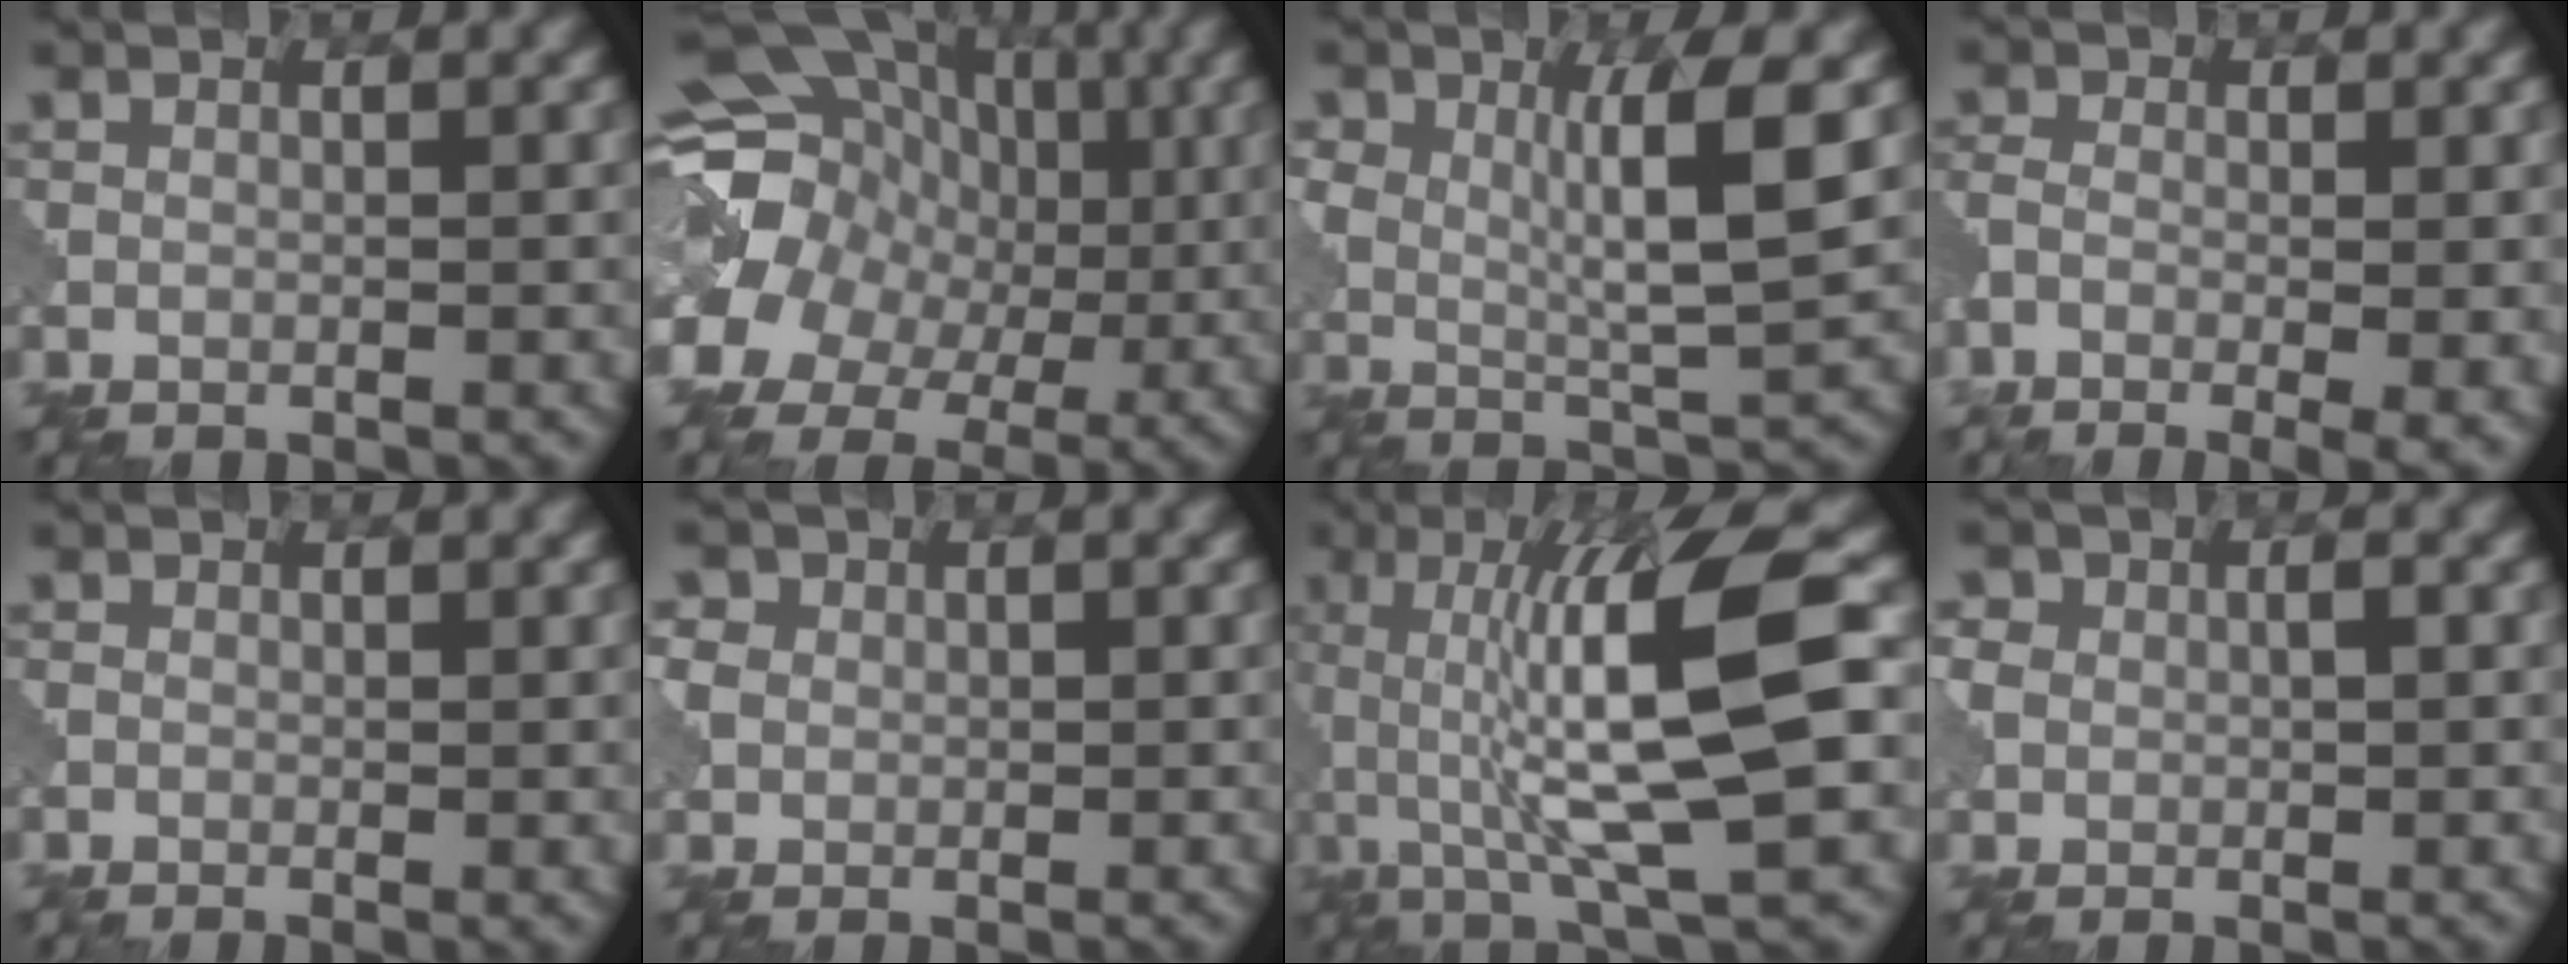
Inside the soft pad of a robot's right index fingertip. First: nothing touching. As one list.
[{"total": 14.7, "force": [2.1, 12.8, 6.9], "torque": [-0.152, 0.026, 0.023]}, {"total": 6.0, "force": [1.7, 1.5, 5.5], "torque": [-0.103, -0.001, 0.034]}, {"total": 6.2, "force": [-2.4, 2.8, 4.9], "torque": [-0.083, -0.004, -0.019]}, {"total": 1.1, "force": [-0.2, 0.5, 1.0], "torque": [-0.013, 0.001, 0.002]}, {"total": 2.1, "force": [0.5, 2.0, 0.5], "torque": [-0.022, 0.005, 0.011]}, {"total": 10.6, "force": [0.3, 2.2, 10.4], "torque": [-0.175, 0.008, 0.014]}, {"total": 2.1, "force": [0.4, 1.8, 1.0], "torque": [-0.031, 0.006, 0.009]}]